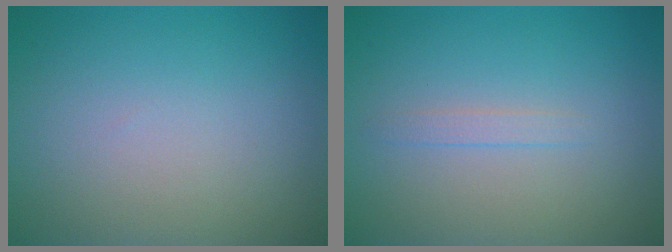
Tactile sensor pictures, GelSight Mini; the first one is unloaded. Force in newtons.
{"total": 0.8, "press": 0.8, "slide": 0.2}